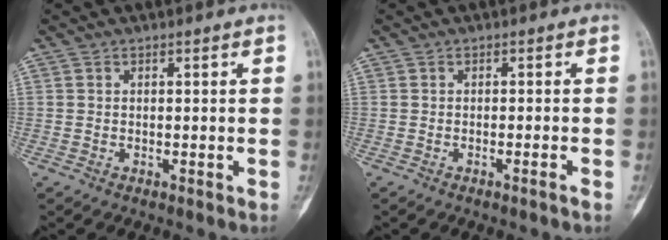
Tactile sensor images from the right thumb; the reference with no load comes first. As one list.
[{"total": 1.2, "force": [-0.8, -0.1, 0.9], "torque": [-0.019, 0.003, -0.010]}]